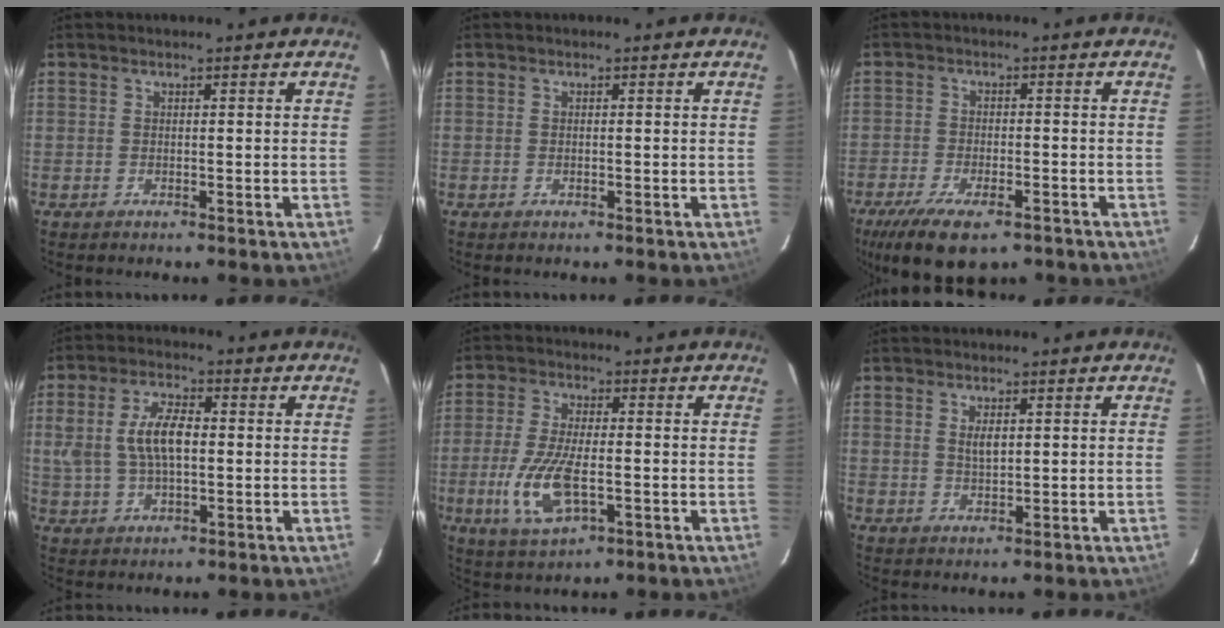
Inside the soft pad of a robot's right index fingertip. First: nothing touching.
{"total": 0.0}
{"total": 13.2, "force": [-8.9, 5.2, 8.1], "torque": [-0.178, -0.034, -0.145]}
{"total": 9.0, "force": [0.6, 4.5, 7.8], "torque": [-0.154, 0.011, 0.017]}
{"total": 11.3, "force": [-3.0, 4.4, 10.0], "torque": [-0.213, -0.012, -0.053]}
{"total": 2.7, "force": [0.8, 1.4, 2.2], "torque": [-0.038, 0.001, 0.015]}